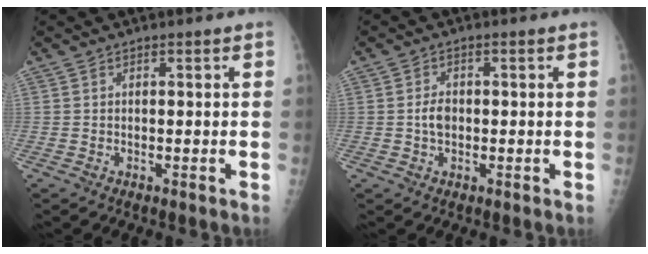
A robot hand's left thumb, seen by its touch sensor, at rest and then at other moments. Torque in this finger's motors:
{"motor_torque": [0.58, 0.74, 0.33, -0.16, 0.01]}